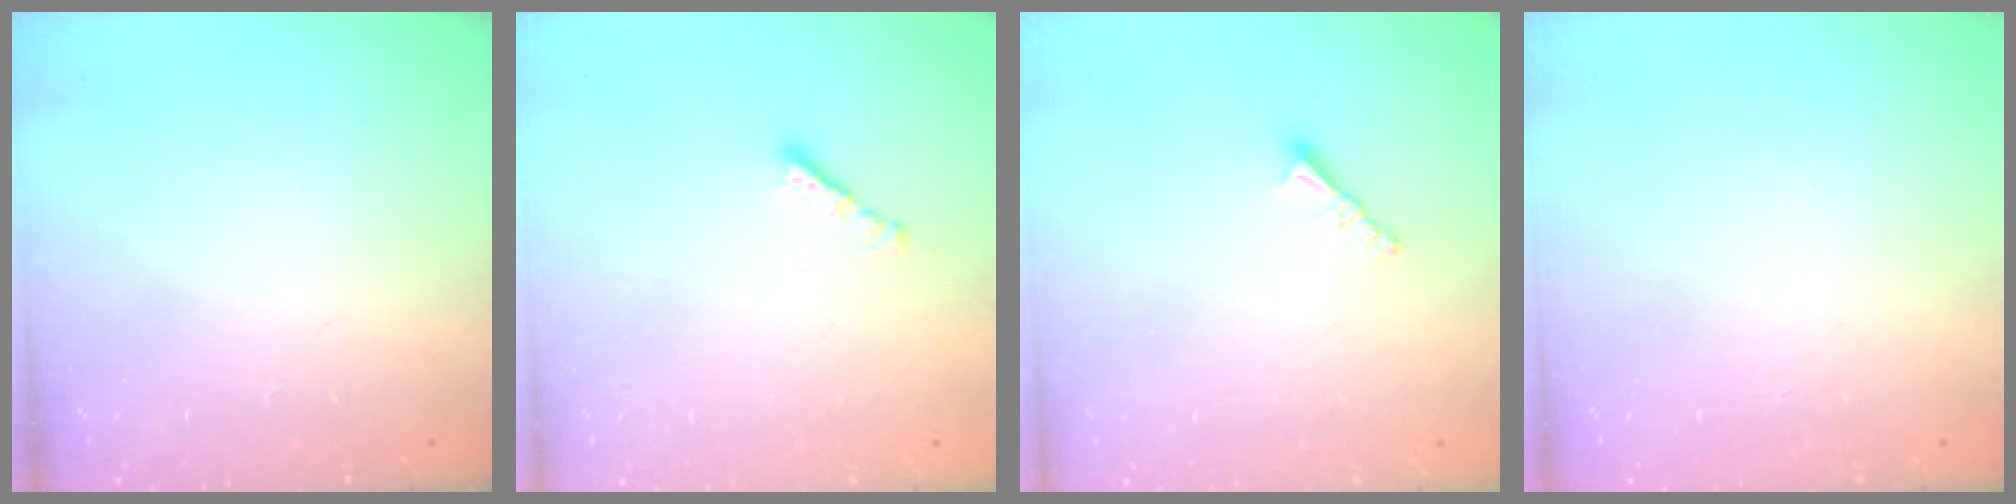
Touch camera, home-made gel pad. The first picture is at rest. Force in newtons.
{"total": 2.3, "press": 2.2, "slide": 0.4}
{"total": 2.3, "press": 2.3, "slide": 0.1}
{"total": 0.0}